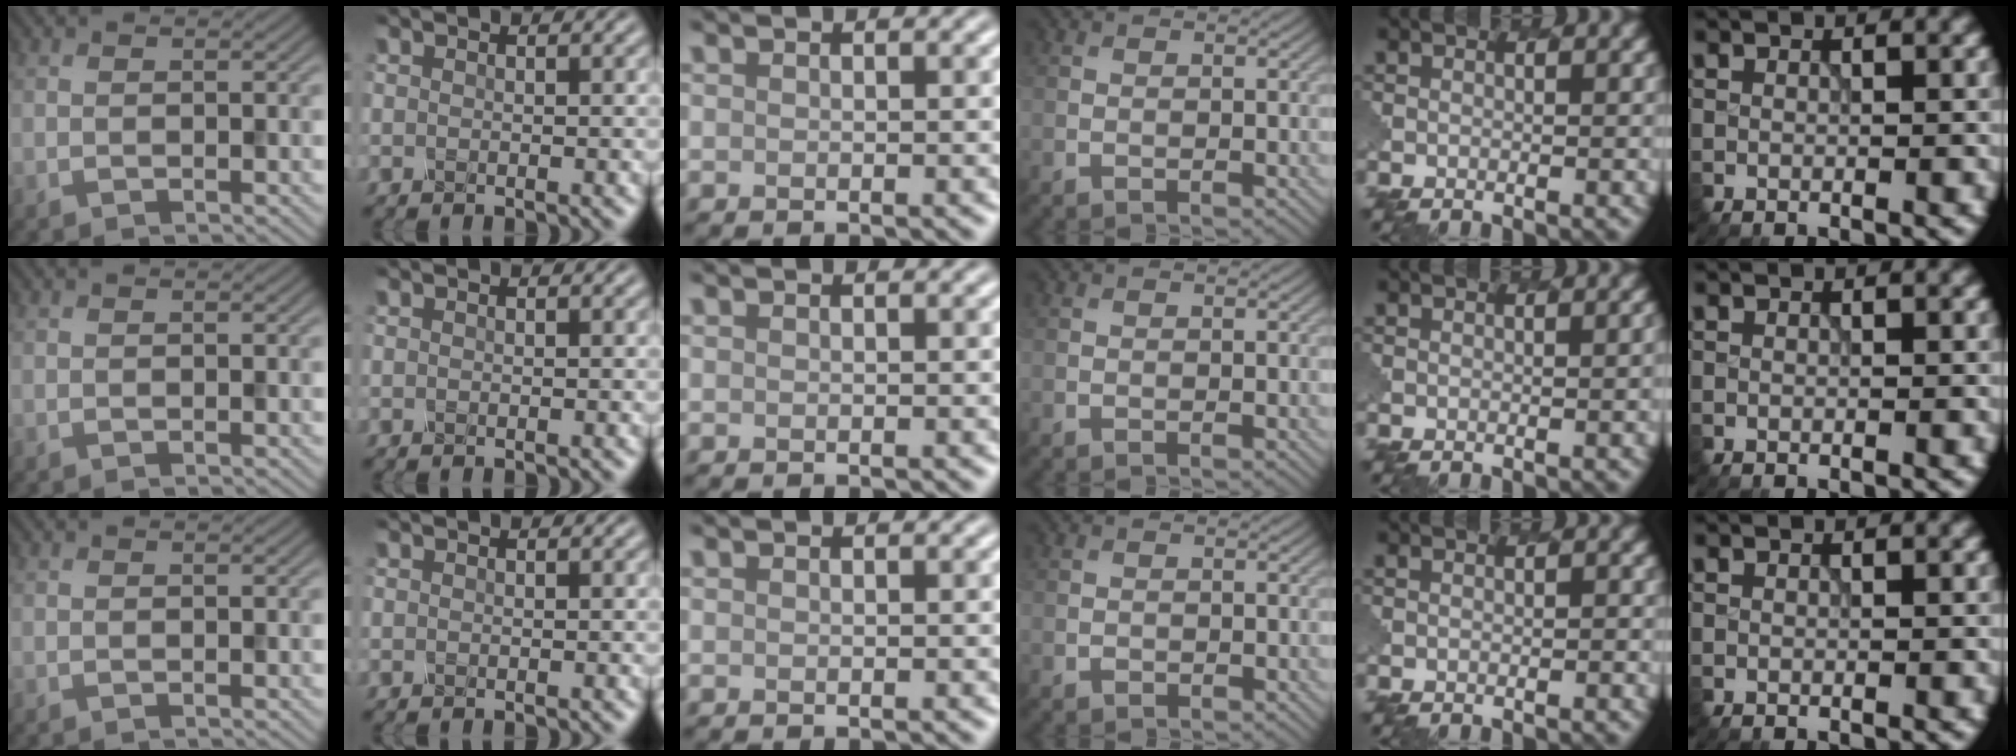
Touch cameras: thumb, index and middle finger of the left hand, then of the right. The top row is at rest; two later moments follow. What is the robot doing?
{"motion": "dispense", "object": "spray bottle"}